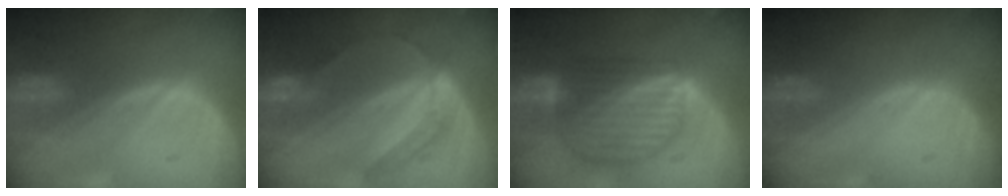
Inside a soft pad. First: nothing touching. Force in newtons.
{"total": 6.3, "press": 5.3, "slide": 3.3}
{"total": 9.4, "press": 8.0, "slide": 5.0}
{"total": 0.0}